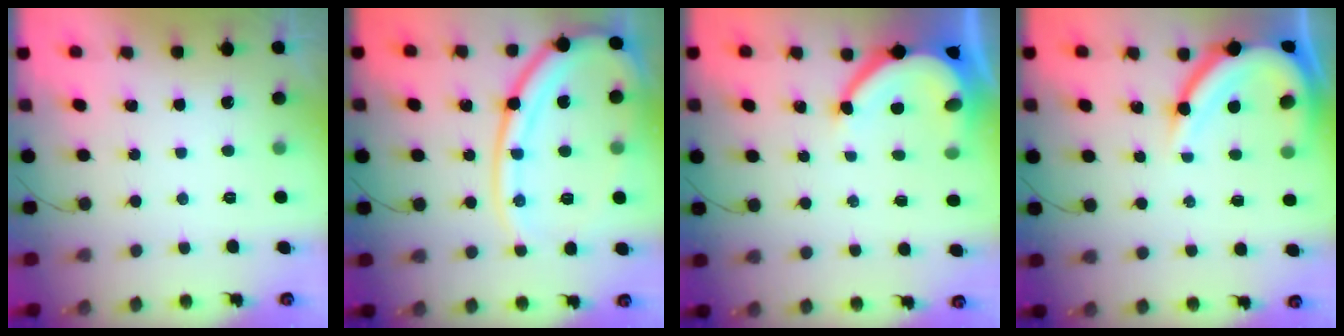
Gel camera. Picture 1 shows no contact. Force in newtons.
{"total": 16.8, "press": 16.7, "slide": 1.5}
{"total": 9.0, "press": 8.9, "slide": 0.9}
{"total": 11.2, "press": 11.2, "slide": 1.1}